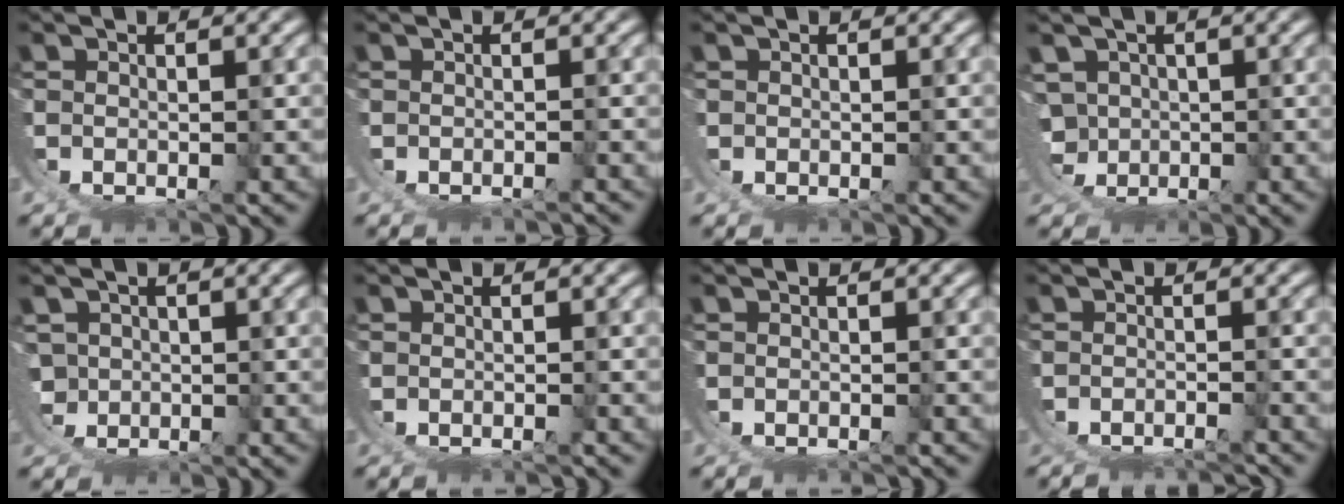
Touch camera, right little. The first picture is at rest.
{"total": 1.5, "force": [-1.4, 0.2, 0.3], "torque": [-0.007, -0.001, -0.021]}
{"total": 0.0}
{"total": 7.4, "force": [-0.9, 6.7, 2.9], "torque": [-0.091, -0.041, -0.008]}
{"total": 5.0, "force": [-0.6, 4.6, 1.9], "torque": [-0.067, -0.036, -0.002]}
{"total": 1.8, "force": [-1.7, 0.6, 0.2], "torque": [-0.004, -0.005, -0.024]}
{"total": 1.4, "force": [-1.4, 0.4, 0.1], "torque": [-0.002, -0.003, -0.020]}
{"total": 5.6, "force": [-4.7, 2.4, 1.8], "torque": [-0.037, -0.019, -0.067]}